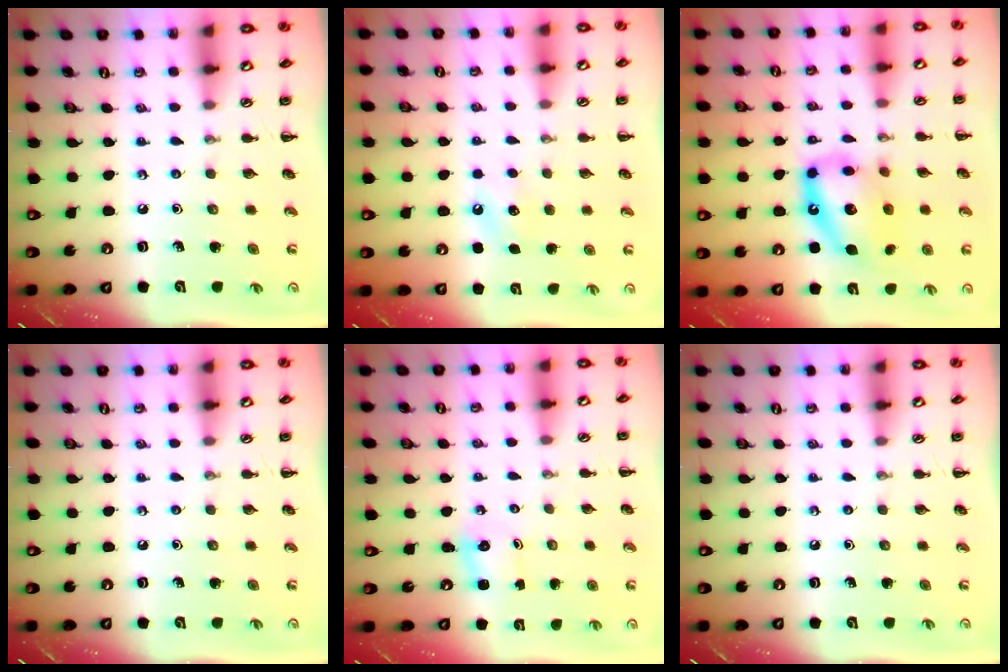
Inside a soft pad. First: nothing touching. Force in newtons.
{"total": 6.1, "press": 5.9, "slide": 1.5}
{"total": 13.7, "press": 13.3, "slide": 3.4}
{"total": 0.0}
{"total": 1.3, "press": 1.2, "slide": 0.3}
{"total": 0.0}